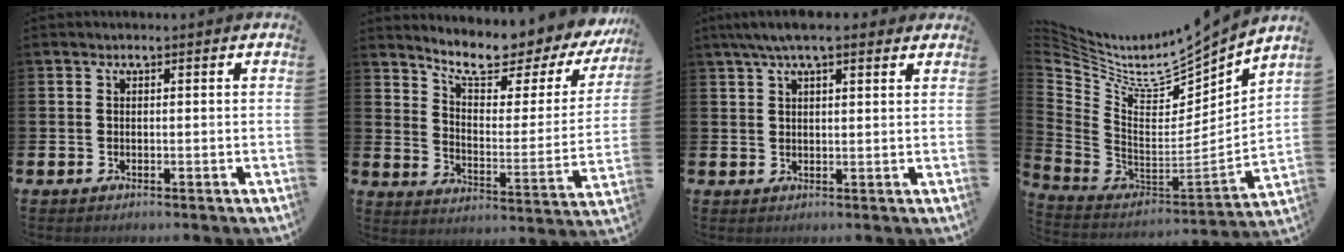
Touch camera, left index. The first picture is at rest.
{"total": 8.5, "force": [7.5, 1.8, 3.6], "torque": [-0.084, -0.062, 0.119]}
{"total": 5.3, "force": [4.2, 1.3, 3.1], "torque": [-0.062, -0.004, 0.074]}
{"total": 6.6, "force": [5.6, 2.1, 3.0], "torque": [-0.089, -0.050, 0.093]}